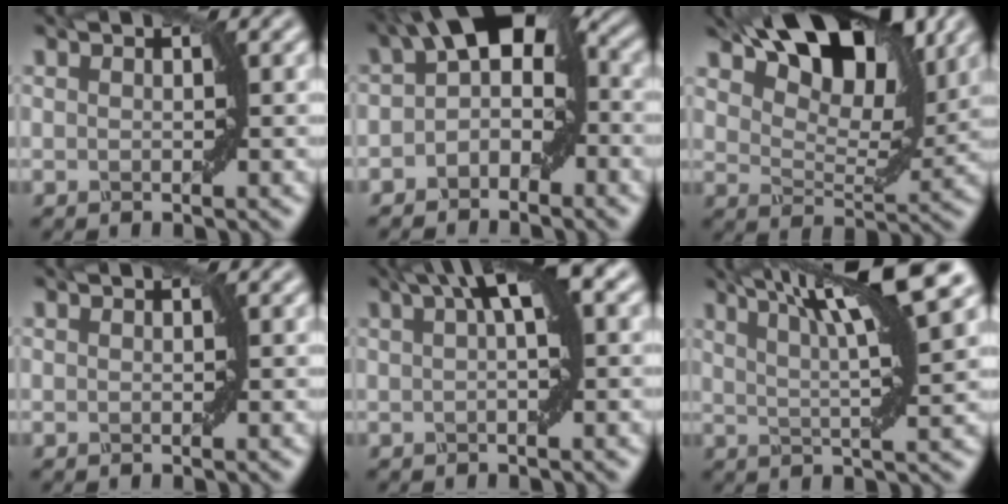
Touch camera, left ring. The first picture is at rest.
{"total": 6.8, "force": [-0.2, 3.9, 5.5], "torque": [-0.067, 0.032, -0.020]}
{"total": 12.3, "force": [7.5, 5.3, 8.2], "torque": [-0.116, 0.023, 0.108]}
{"total": 0.0}
{"total": 5.4, "force": [1.9, 1.2, 4.9], "torque": [-0.063, 0.018, 0.026]}
{"total": 10.1, "force": [5.1, 1.7, 8.5], "torque": [-0.117, 0.026, 0.085]}